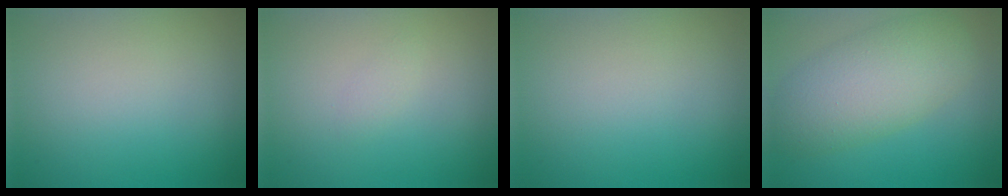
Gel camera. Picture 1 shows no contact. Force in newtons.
{"total": 0.6, "press": 0.6, "slide": 0.1}
{"total": 0.0}
{"total": 6.7, "press": 6.7, "slide": 0.3}